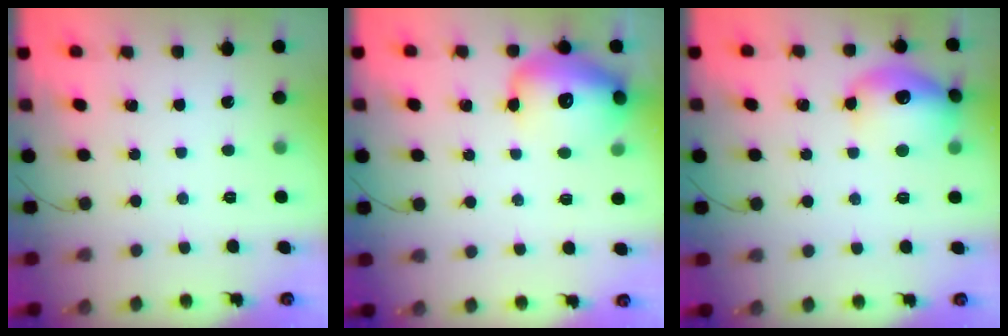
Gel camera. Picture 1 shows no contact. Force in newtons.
{"total": 16.4, "press": 16.2, "slide": 2.4}
{"total": 16.2, "press": 16.2, "slide": 1.5}